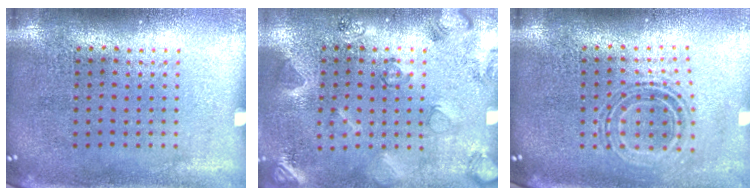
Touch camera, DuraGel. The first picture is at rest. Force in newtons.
{"total": 2.1, "press": 2.0, "slide": 0.8}
{"total": 0.8, "press": 0.8, "slide": 0.3}